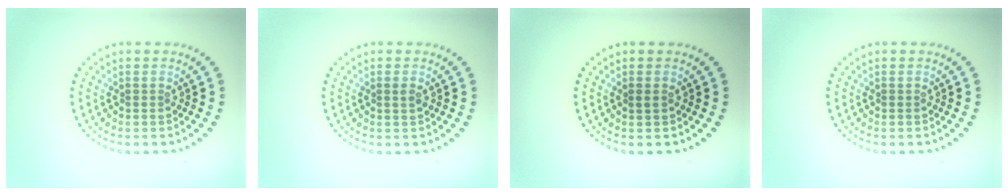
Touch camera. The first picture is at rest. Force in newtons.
{"total": 0.8, "press": 0.8, "slide": 0.1}
{"total": 0.7, "press": 0.6, "slide": 0.1}
{"total": 0.0}